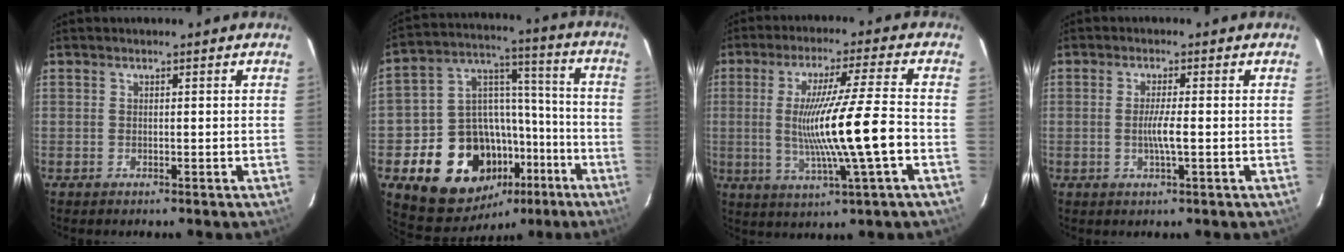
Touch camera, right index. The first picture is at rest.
{"total": 20.2, "force": [-9.3, 15.6, 8.9], "torque": [-0.185, 0.066, -0.114]}
{"total": 14.2, "force": [-2.4, -0.9, 14.0], "torque": [-0.244, -0.021, -0.030]}
{"total": 3.3, "force": [-0.6, -0.2, 3.3], "torque": [-0.061, -0.004, -0.012]}